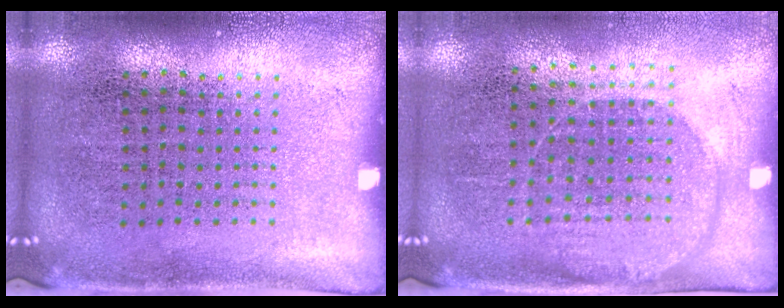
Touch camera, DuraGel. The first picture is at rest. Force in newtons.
{"total": 1.5, "press": 1.4, "slide": 0.8}